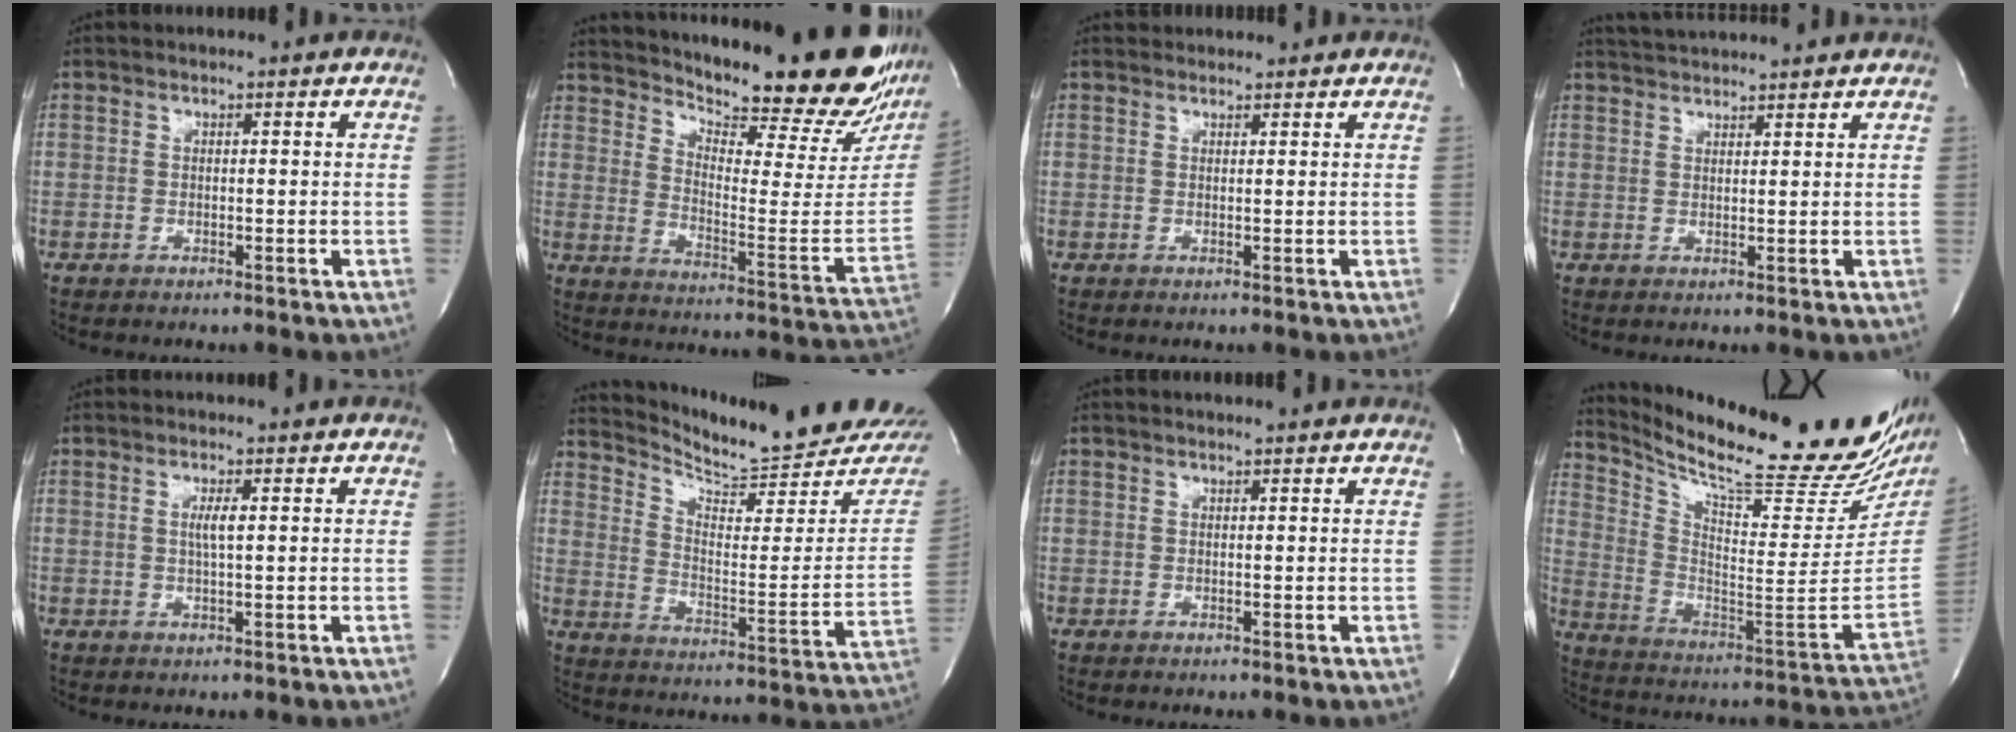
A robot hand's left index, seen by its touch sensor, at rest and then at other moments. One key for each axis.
{"total": 27.9, "fx": 24.2, "fy": 5.4, "fz": 12.6, "tx": -0.207, "ty": -0.100, "tz": 0.304}
{"total": 2.8, "fx": 2.6, "fy": 0.8, "fz": 0.1, "tx": -0.001, "ty": 0.022, "tz": 0.036}
{"total": 6.6, "fx": 6.4, "fy": 0.0, "fz": 1.6, "tx": -0.034, "ty": 0.034, "tz": 0.096}
{"total": 2.0, "fx": 0.4, "fy": -0.1, "fz": 1.9, "tx": -0.042, "ty": -0.001, "tz": 0.008}
{"total": 20.2, "fx": 19.4, "fy": 1.2, "fz": 5.7, "tx": -0.092, "ty": -0.104, "tz": 0.259}
{"total": 1.3, "fx": 1.3, "fy": -0.1, "fz": 0.4, "tx": -0.010, "ty": 0.006, "tz": 0.019}
{"total": 28.0, "fx": 23.6, "fy": 4.3, "fz": 14.5, "tx": -0.242, "ty": -0.071, "tz": 0.331}